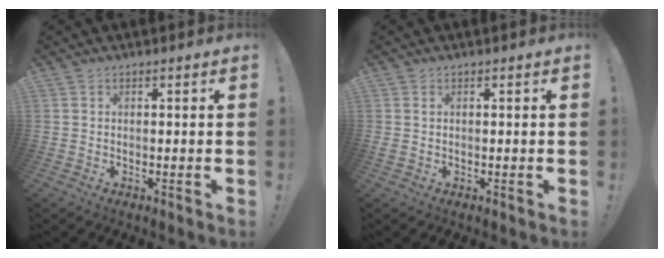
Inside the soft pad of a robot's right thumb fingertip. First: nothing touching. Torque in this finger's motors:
{"motor_torque": [0.00, 0.00, 0.03, -0.03, 0.00]}